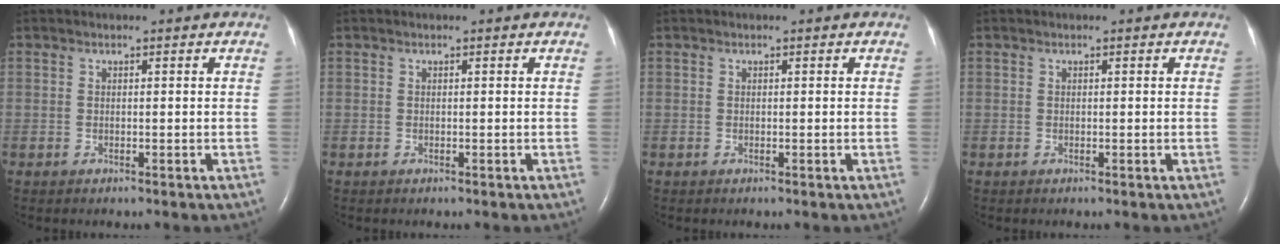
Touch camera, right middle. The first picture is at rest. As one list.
[{"total": 0.0}, {"total": 0.0}, {"total": 0.0}]